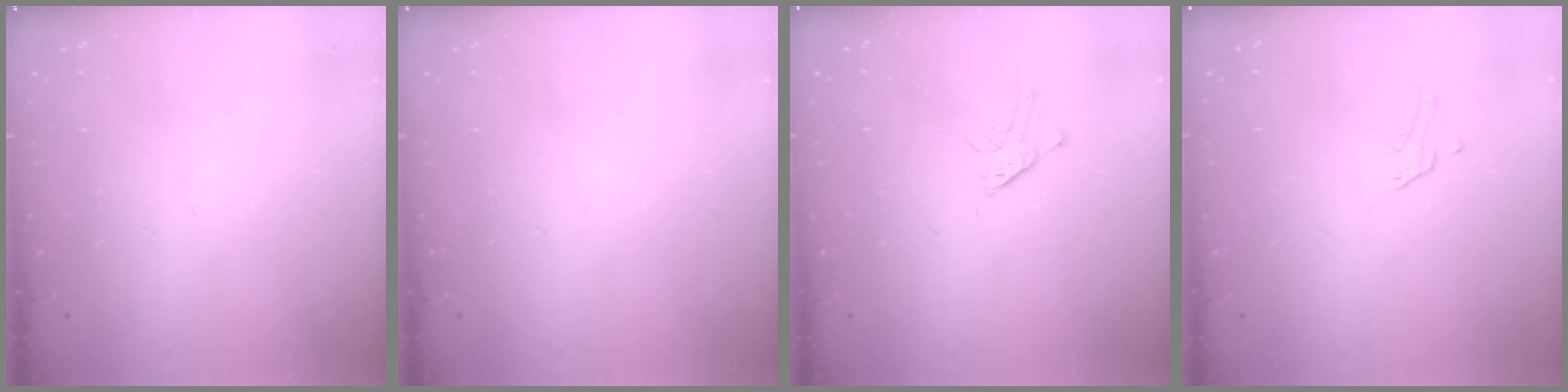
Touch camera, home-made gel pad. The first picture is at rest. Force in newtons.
{"total": 0.0}
{"total": 1.6, "press": 1.6, "slide": 0.0}
{"total": 1.8, "press": 1.8, "slide": 0.1}